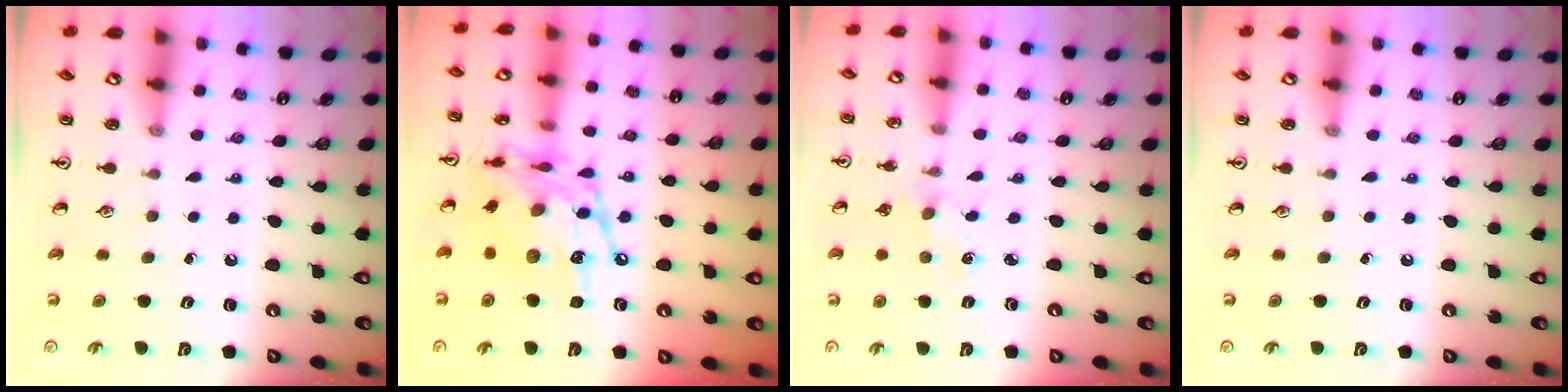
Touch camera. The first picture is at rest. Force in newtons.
{"total": 17.1, "press": 17.1, "slide": 1.4}
{"total": 2.0, "press": 2.0, "slide": 0.3}
{"total": 0.0}